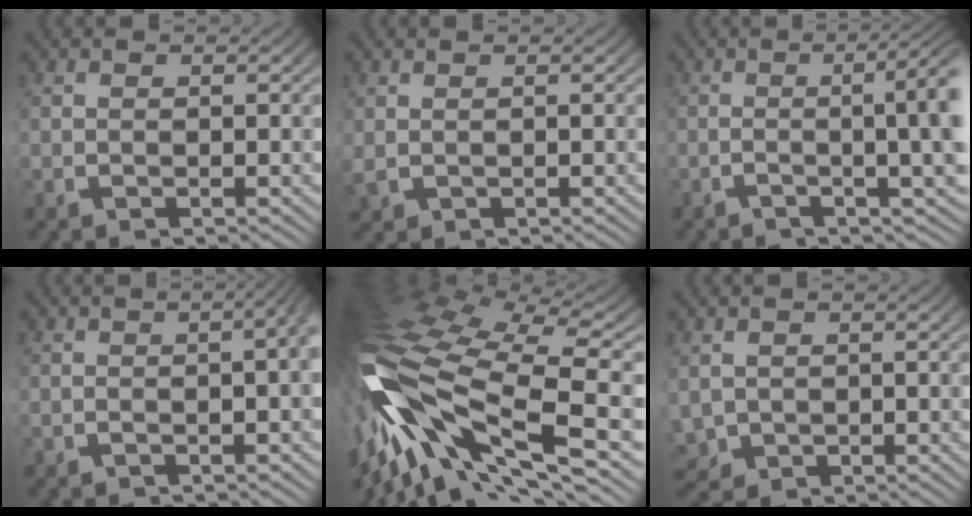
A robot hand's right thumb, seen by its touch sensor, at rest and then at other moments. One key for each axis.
{"total": 1.0, "fx": 0.2, "fy": 0.8, "fz": 0.5, "tx": -0.017, "ty": -0.004, "tz": 0.011}
{"total": 7.5, "fx": 0.0, "fy": 2.2, "fz": 7.1, "tx": -0.085, "ty": 0.014, "tz": -0.016}
{"total": 5.0, "fx": 0.3, "fy": 2.4, "fz": 4.4, "tx": -0.042, "ty": 0.027, "tz": -0.016}
{"total": 17.8, "fx": -0.8, "fy": 10.3, "fz": 14.5, "tx": -0.339, "ty": -0.037, "tz": 0.007}
{"total": 3.7, "fx": -0.7, "fy": 3.3, "fz": 1.6, "tx": -0.053, "ty": -0.029, "tz": 0.004}